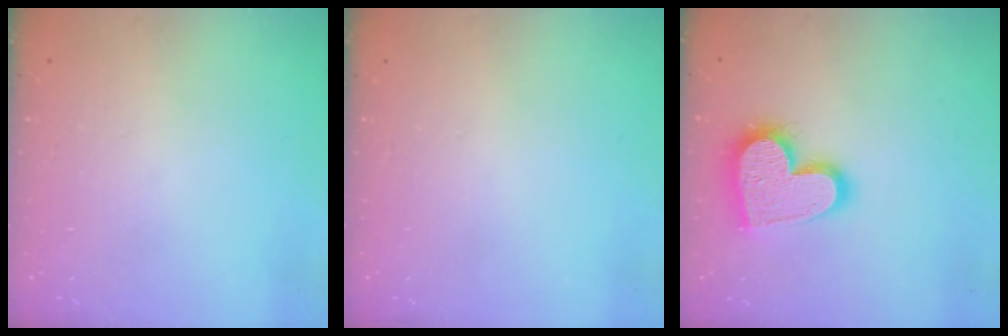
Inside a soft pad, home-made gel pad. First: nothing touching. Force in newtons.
{"total": 0.0}
{"total": 17.9, "press": 17.9, "slide": 1.4}